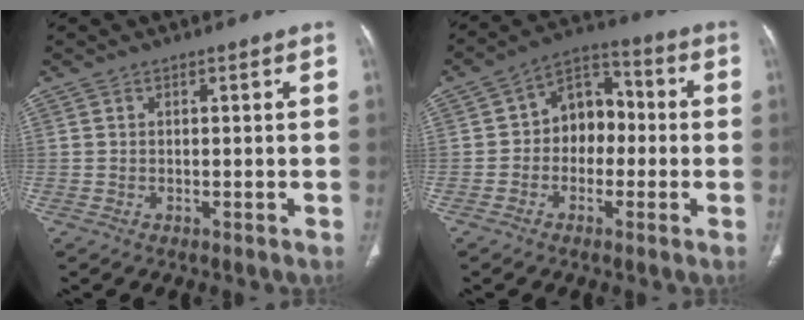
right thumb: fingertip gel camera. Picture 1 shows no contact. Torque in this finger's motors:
{"motor_torque": [-0.25, 0.62, 0.51, -0.45, 0.00]}